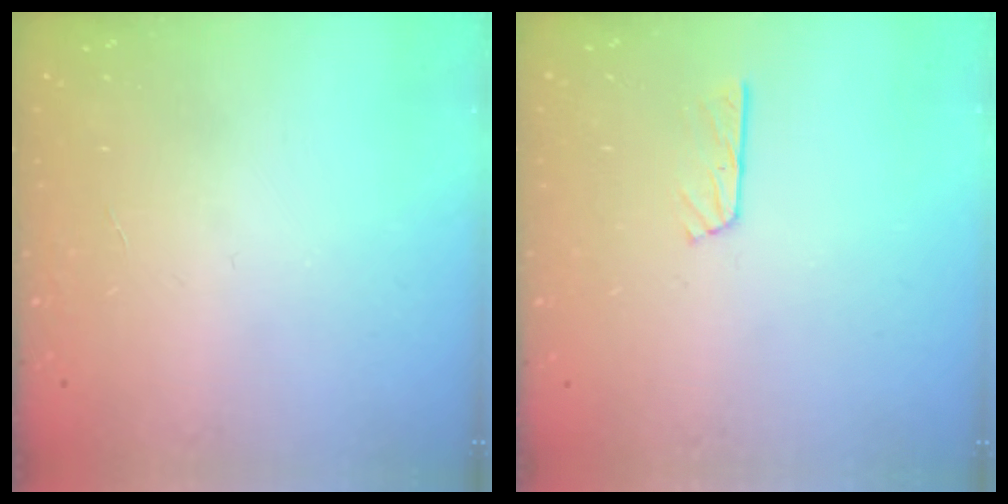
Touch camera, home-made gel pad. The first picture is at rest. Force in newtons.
{"total": 4.1, "press": 4.1, "slide": 0.4}